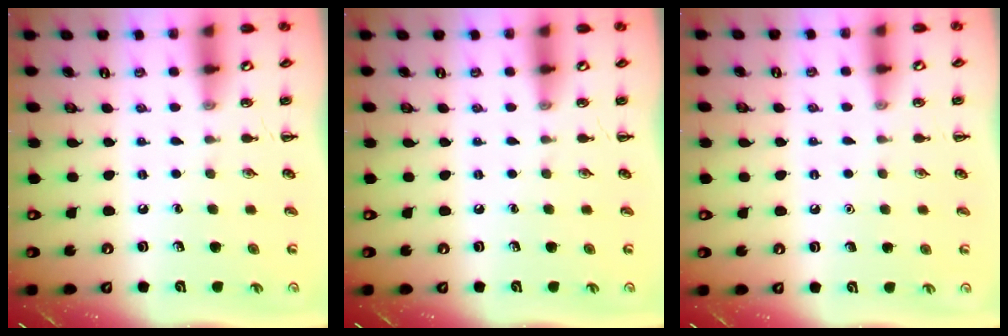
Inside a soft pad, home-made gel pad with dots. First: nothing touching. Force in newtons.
{"total": 0.0}
{"total": 1.6, "press": 1.5, "slide": 0.1}